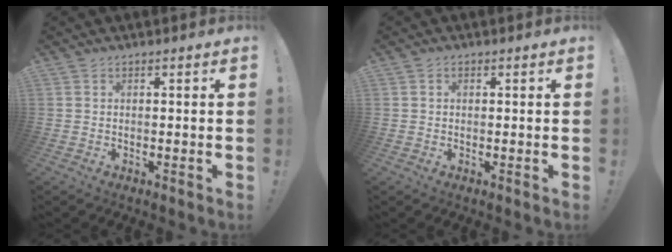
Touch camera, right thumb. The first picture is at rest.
{"total": 0.7, "force": [0.2, 0.6, 0.4], "torque": [-0.007, 0.003, 0.004]}